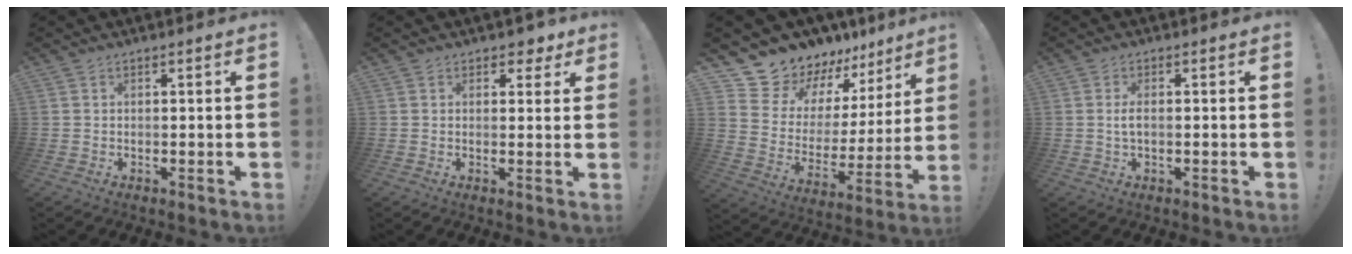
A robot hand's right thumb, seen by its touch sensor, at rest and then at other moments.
{"total": 3.8, "force": [2.5, 2.6, 1.2], "torque": [0.000, -0.018, 0.041]}
{"total": 12.6, "force": [11.7, 4.5, 0.3], "torque": [-0.012, -0.119, 0.222]}
{"total": 2.6, "force": [-0.2, 0.7, 2.5], "torque": [-0.044, -0.003, -0.007]}